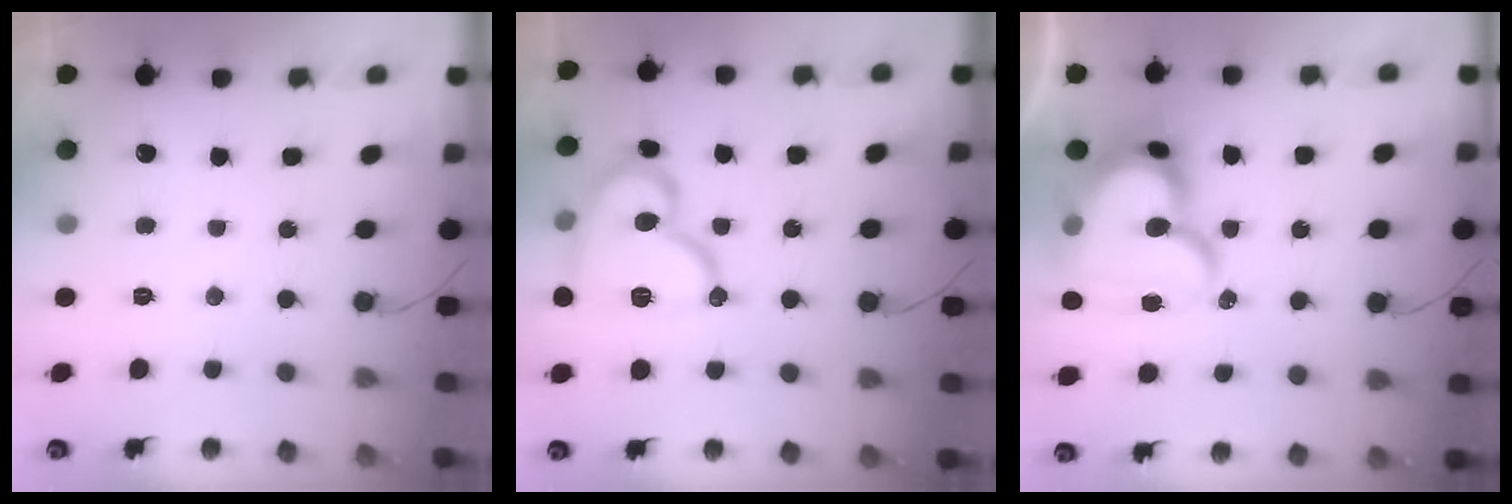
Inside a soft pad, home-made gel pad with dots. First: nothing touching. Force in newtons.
{"total": 16.1, "press": 16.0, "slide": 1.0}
{"total": 22.9, "press": 22.8, "slide": 1.5}